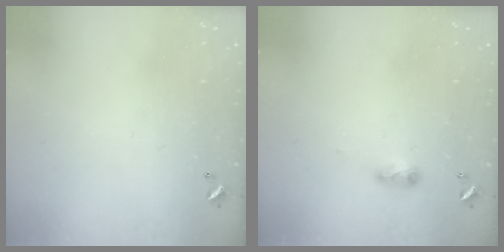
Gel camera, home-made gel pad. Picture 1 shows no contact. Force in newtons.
{"total": 4.1, "press": 4.1, "slide": 0.5}